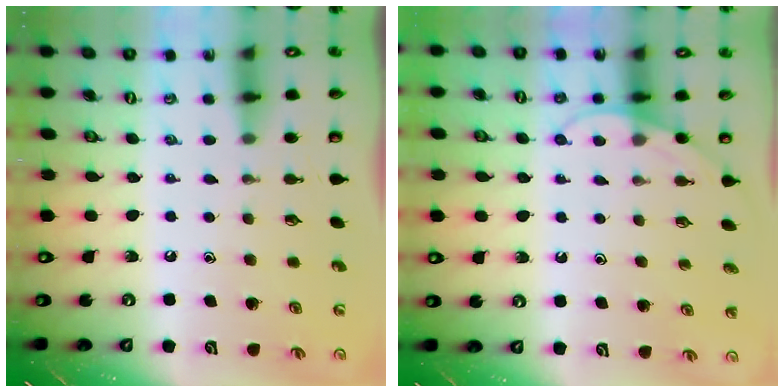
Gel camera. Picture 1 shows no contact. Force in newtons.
{"total": 5.1, "press": 5.1, "slide": 0.2}